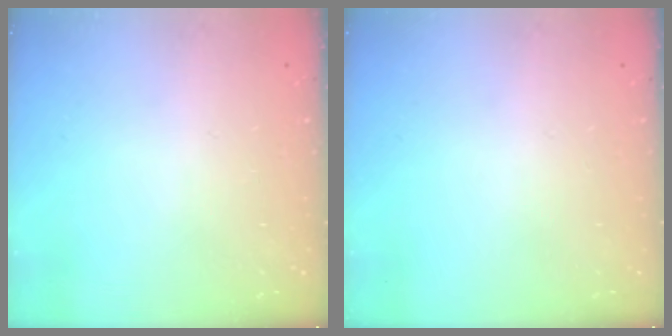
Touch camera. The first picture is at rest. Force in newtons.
{"total": 0.0}